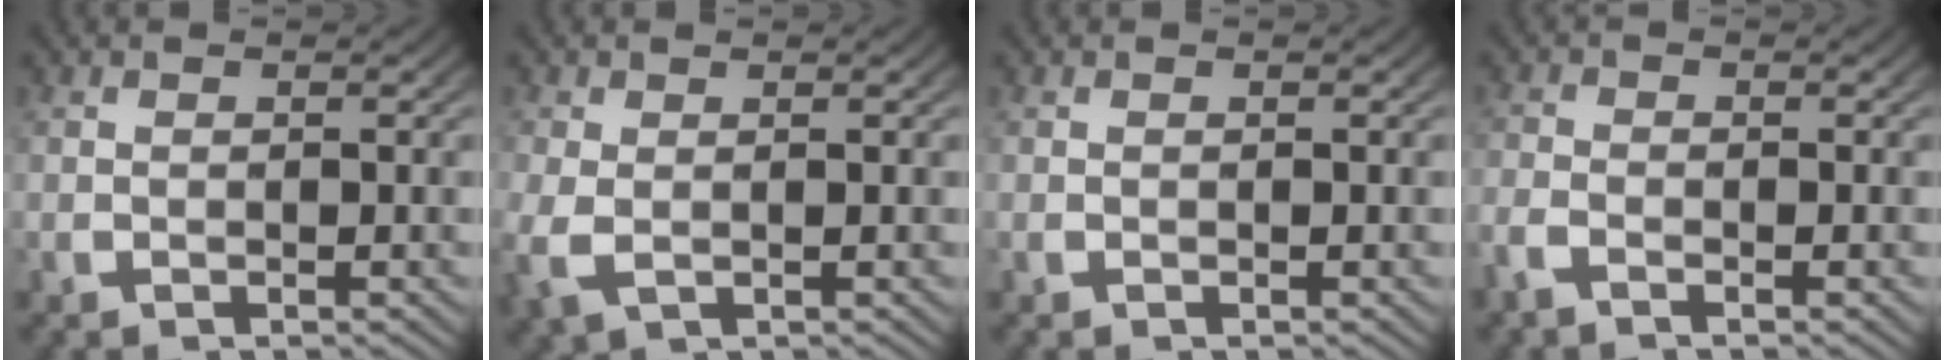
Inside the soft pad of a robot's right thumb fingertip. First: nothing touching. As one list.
[{"total": 2.5, "force": [-0.3, 1.8, 1.8], "torque": [-0.050, -0.012, 0.006]}, {"total": 0.0}, {"total": 1.6, "force": [-1.2, 0.8, 0.7], "torque": [-0.015, 0.001, -0.030]}]